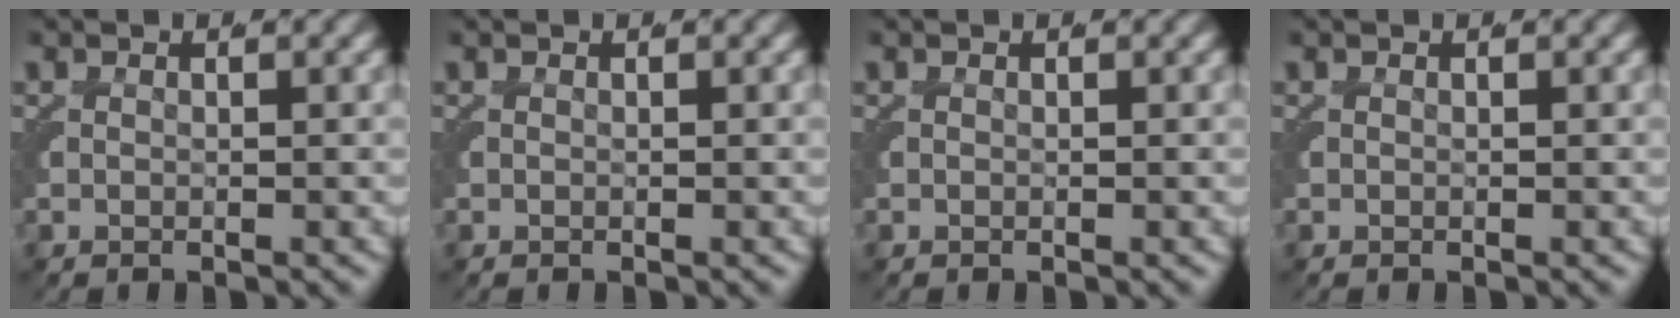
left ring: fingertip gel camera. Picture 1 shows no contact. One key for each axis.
{"total": 0.0}
{"total": 0.0}
{"total": 0.0}